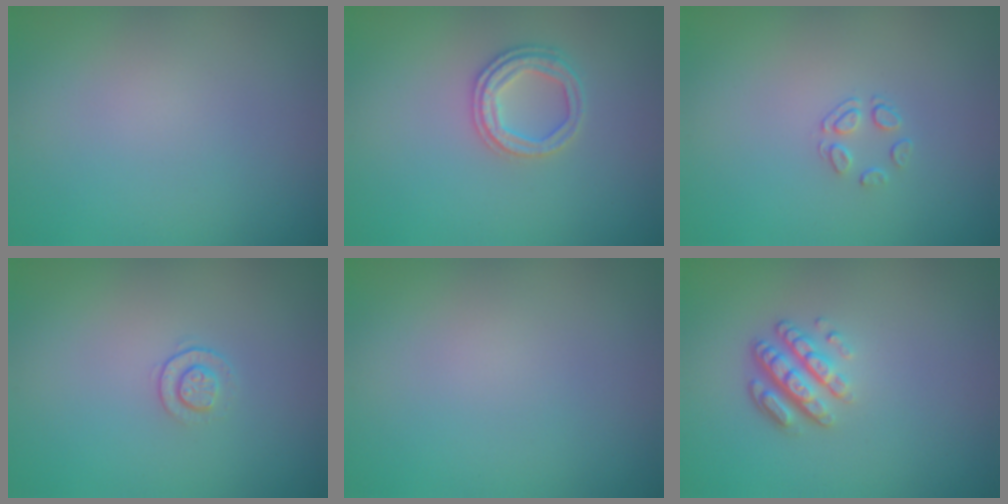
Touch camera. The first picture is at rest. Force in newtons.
{"total": 2.5, "press": 2.4, "slide": 0.8}
{"total": 1.4, "press": 0.6, "slide": 1.2}
{"total": 1.1, "press": 0.7, "slide": 0.9}
{"total": 0.0}
{"total": 3.4, "press": 2.6, "slide": 2.3}